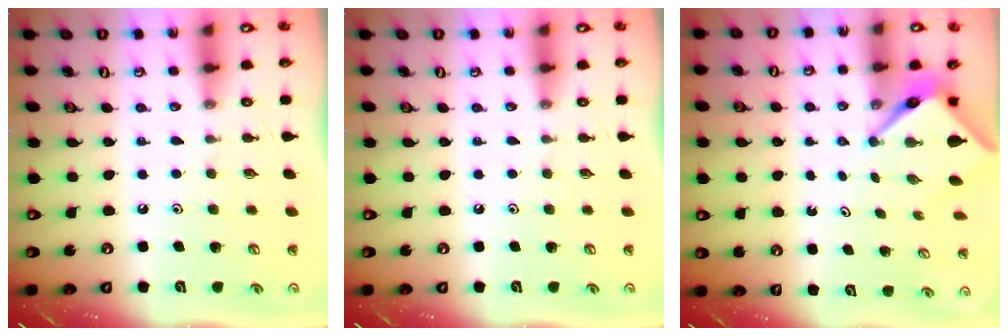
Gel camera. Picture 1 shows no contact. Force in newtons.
{"total": 0.0}
{"total": 5.0, "press": 5.0, "slide": 0.2}